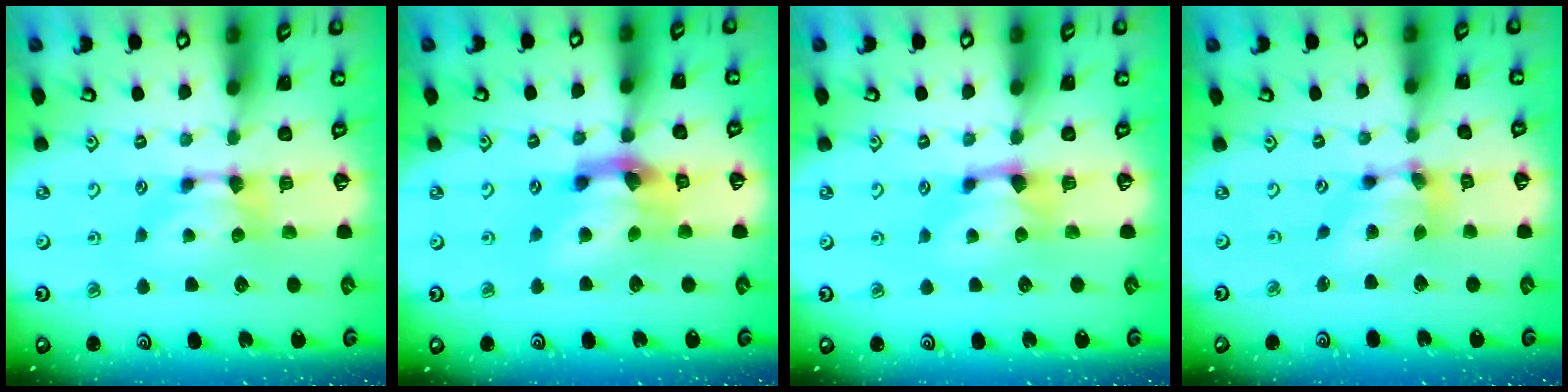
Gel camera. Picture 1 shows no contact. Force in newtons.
{"total": 5.8, "press": 5.3, "slide": 2.4}
{"total": 1.0, "press": 0.5, "slide": 0.8}
{"total": 6.4, "press": 6.0, "slide": 2.2}